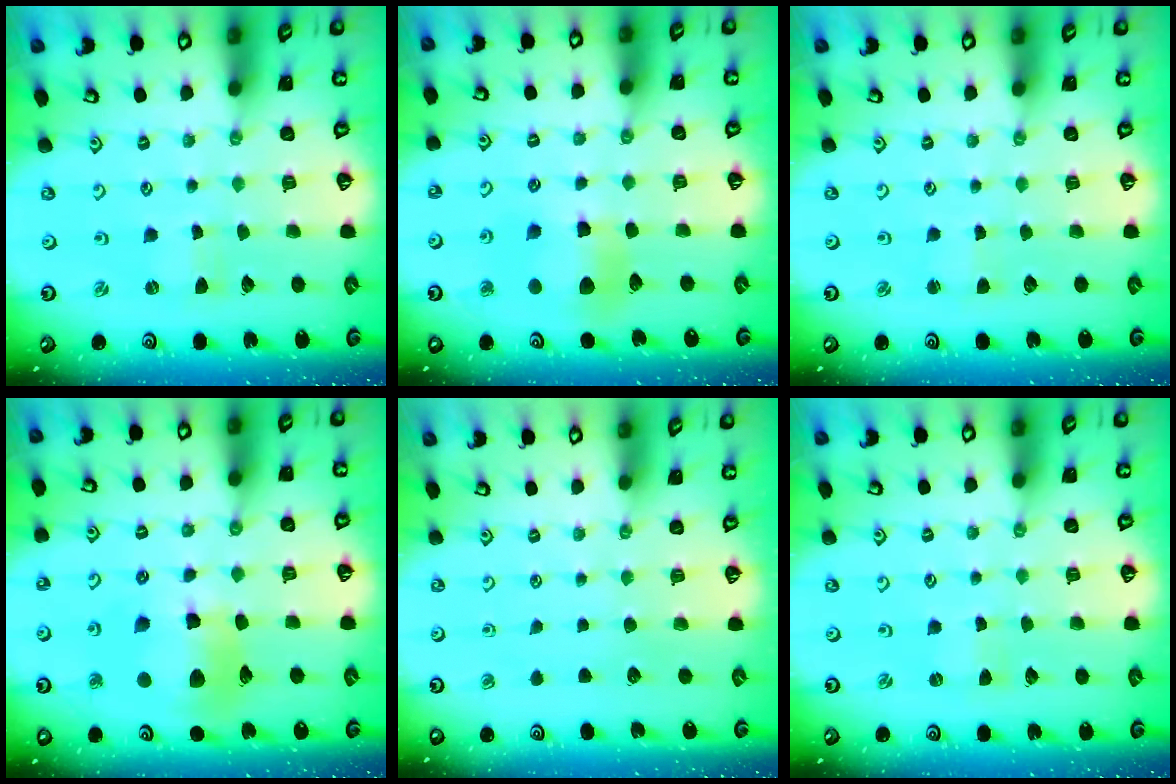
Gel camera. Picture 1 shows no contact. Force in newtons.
{"total": 8.9, "press": 8.8, "slide": 1.2}
{"total": 1.5, "press": 1.5, "slide": 0.2}
{"total": 14.7, "press": 14.6, "slide": 2.0}
{"total": 0.0}
{"total": 0.0}